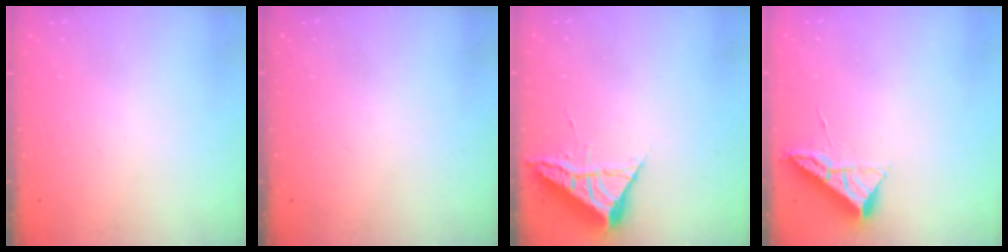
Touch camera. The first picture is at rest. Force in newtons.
{"total": 0.0}
{"total": 5.4, "press": 5.4, "slide": 0.8}
{"total": 6.6, "press": 6.6, "slide": 0.7}